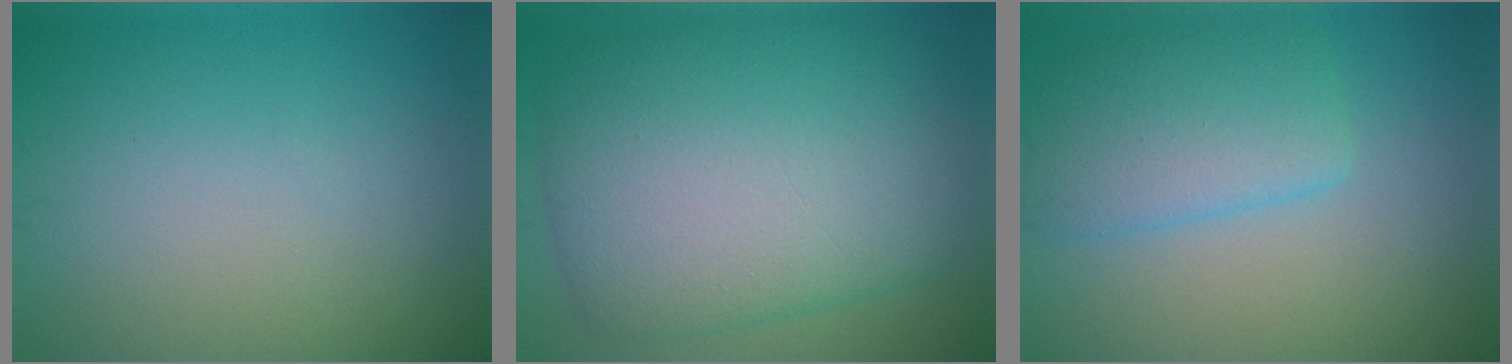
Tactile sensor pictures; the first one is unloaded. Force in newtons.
{"total": 12.2, "press": 12.1, "slide": 0.7}
{"total": 4.6, "press": 4.6, "slide": 0.3}